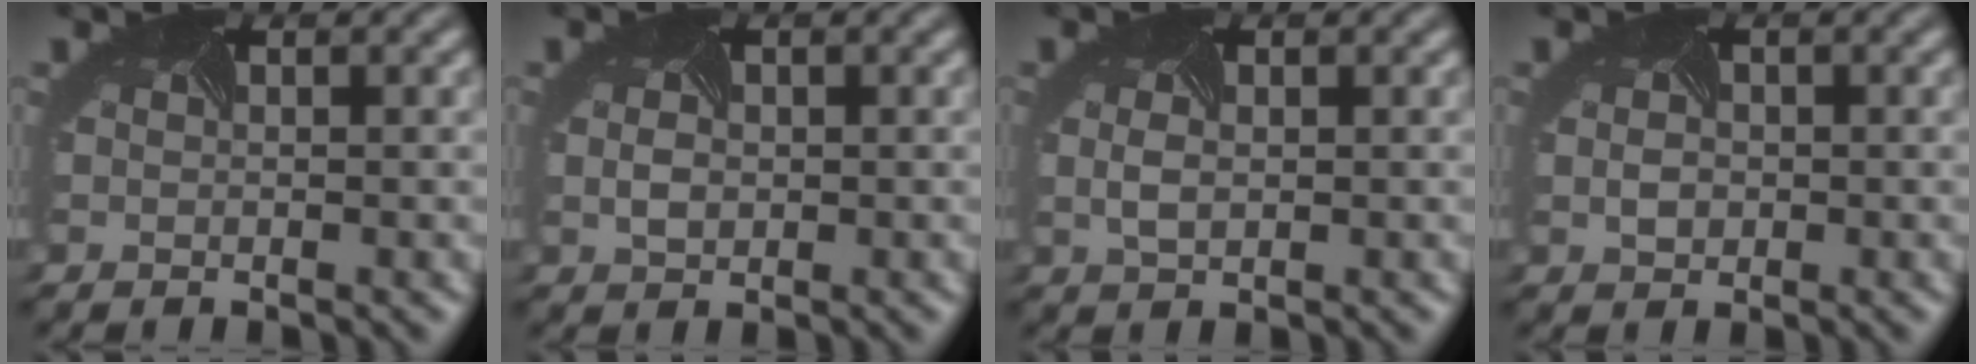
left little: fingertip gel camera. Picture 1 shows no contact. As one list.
[{"total": 1.4, "force": [-0.1, 1.1, 0.8], "torque": [-0.021, -0.003, 0.002]}, {"total": 1.5, "force": [-0.1, 0.9, 1.1], "torque": [-0.033, -0.004, 0.002]}, {"total": 1.6, "force": [-0.1, 1.4, 0.8], "torque": [-0.022, 0.001, 0.004]}]